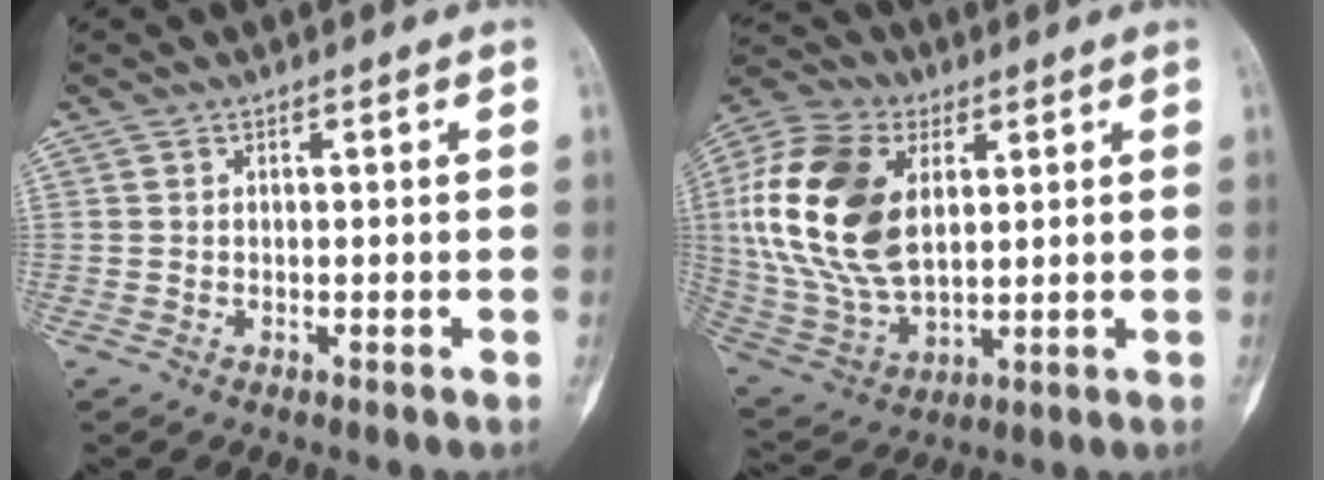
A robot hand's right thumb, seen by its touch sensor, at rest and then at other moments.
{"total": 21.2, "force": [4.5, 13.0, 16.2], "torque": [-0.325, -0.012, 0.083]}